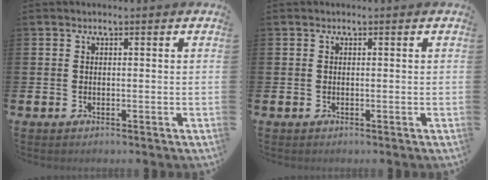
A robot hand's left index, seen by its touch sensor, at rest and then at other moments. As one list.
[{"total": 0.0}]